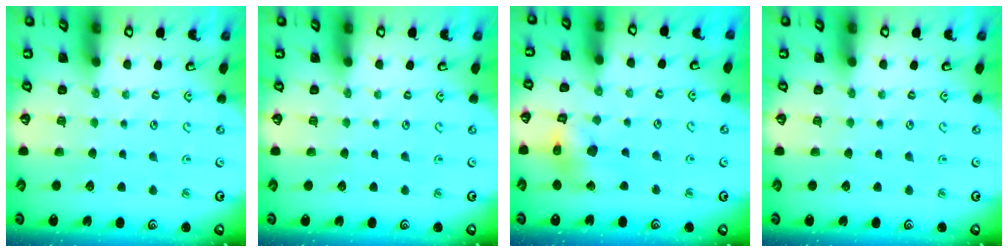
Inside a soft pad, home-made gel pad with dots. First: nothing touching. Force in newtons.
{"total": 0.0}
{"total": 12.9, "press": 12.8, "slide": 1.6}
{"total": 0.0}